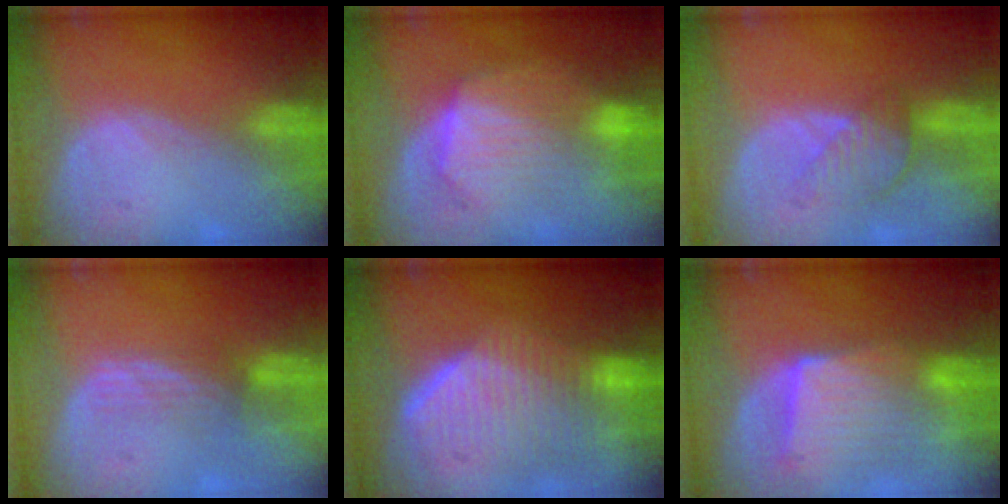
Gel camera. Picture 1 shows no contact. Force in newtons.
{"total": 9.4, "press": 9.4, "slide": 0.5}
{"total": 4.6, "press": 4.1, "slide": 2.1}
{"total": 3.2, "press": 2.6, "slide": 1.9}
{"total": 9.7, "press": 9.1, "slide": 3.4}
{"total": 9.2, "press": 8.5, "slide": 3.7}